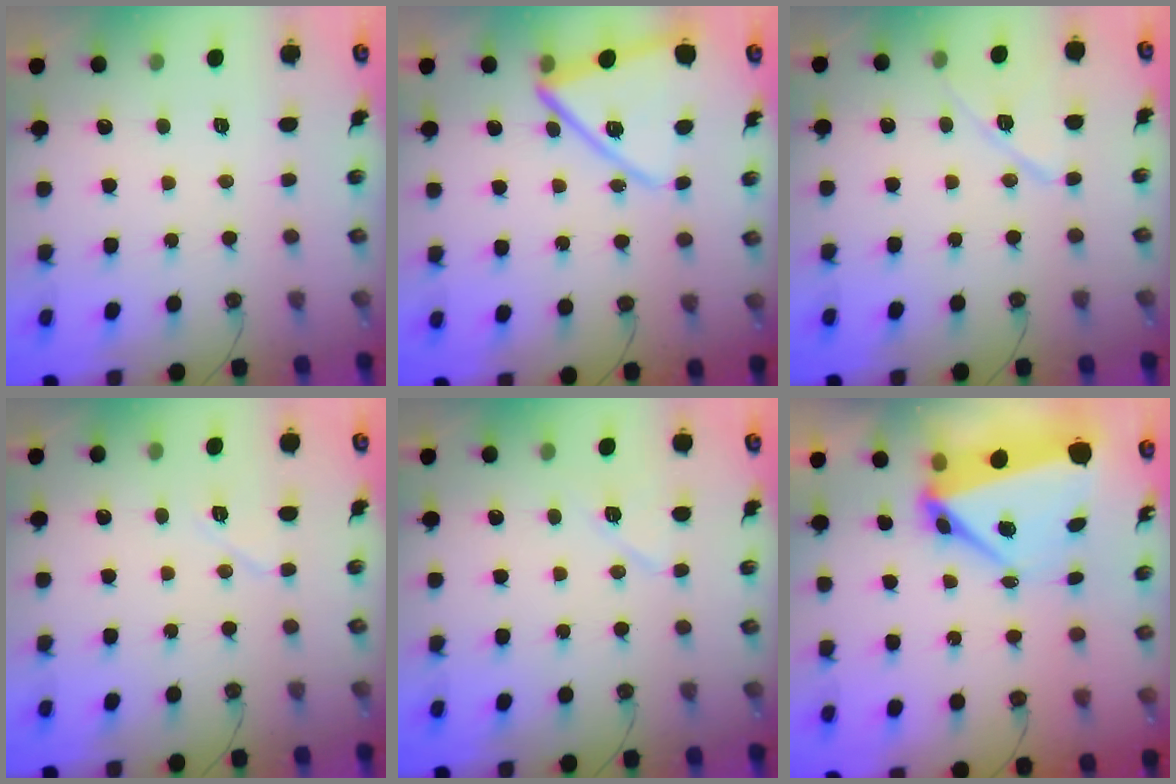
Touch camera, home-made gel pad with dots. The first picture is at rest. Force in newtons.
{"total": 14.5, "press": 14.5, "slide": 1.2}
{"total": 10.6, "press": 10.5, "slide": 1.1}
{"total": 5.2, "press": 4.8, "slide": 2.1}
{"total": 7.0, "press": 7.0, "slide": 0.5}
{"total": 7.7, "press": 7.5, "slide": 1.8}